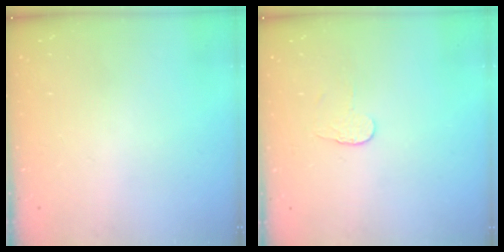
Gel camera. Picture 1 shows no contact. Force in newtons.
{"total": 3.7, "press": 3.7, "slide": 0.3}